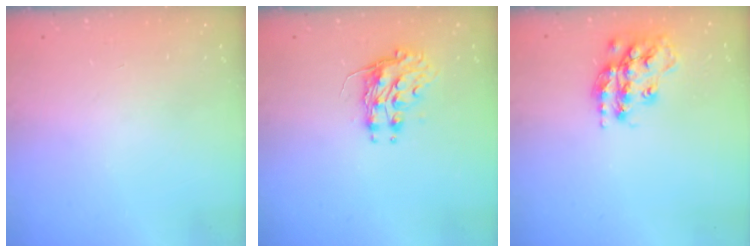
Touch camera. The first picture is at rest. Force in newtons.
{"total": 8.3, "press": 8.3, "slide": 0.1}
{"total": 16.3, "press": 16.3, "slide": 0.8}